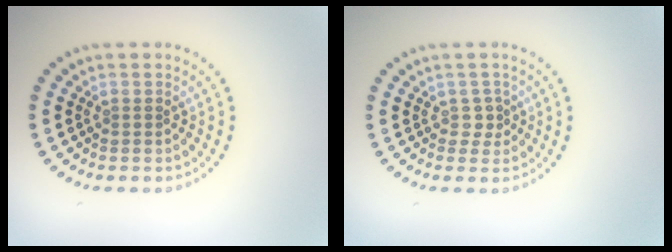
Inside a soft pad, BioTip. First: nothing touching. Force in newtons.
{"total": 1.1, "press": 0.8, "slide": 0.8}